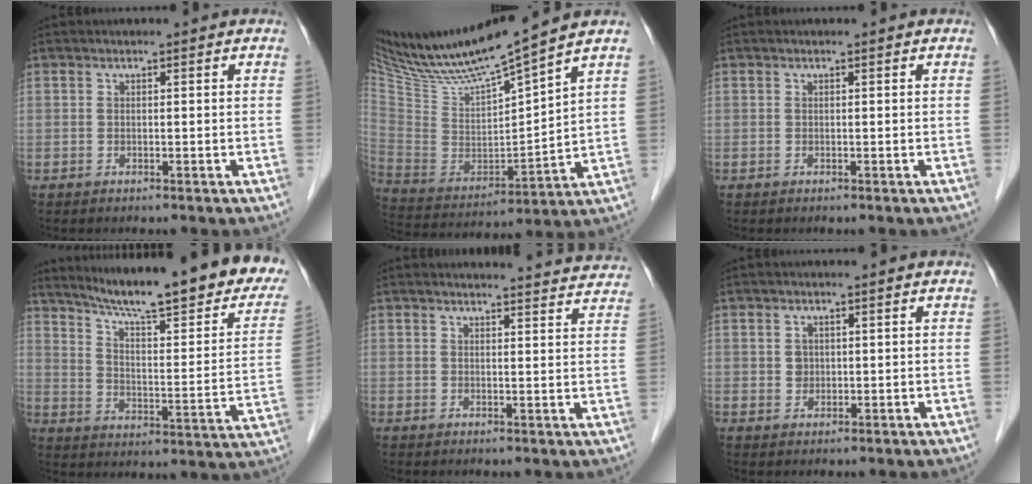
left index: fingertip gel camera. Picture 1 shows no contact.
{"total": 17.1, "force": [14.6, -0.4, 8.8], "torque": [-0.165, -0.011, 0.281]}
{"total": 0.0}
{"total": 26.6, "force": [21.7, 3.1, 15.0], "torque": [-0.224, -0.047, 0.287]}
{"total": 11.2, "force": [11.1, 0.5, 1.6], "torque": [-0.001, -0.027, 0.107]}
{"total": 1.6, "force": [0.4, 1.4, 0.7], "torque": [-0.015, 0.002, 0.009]}